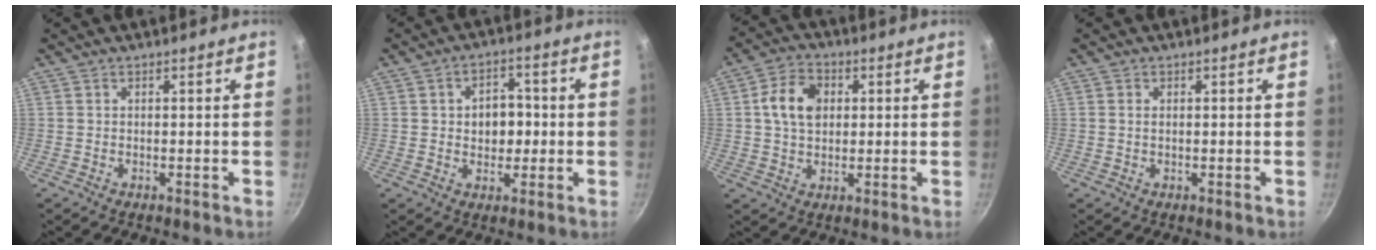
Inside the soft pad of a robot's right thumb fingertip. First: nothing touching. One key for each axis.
{"total": 6.7, "fx": 0.1, "fy": 5.0, "fz": 4.5, "tx": -0.033, "ty": 0.007, "tz": -0.001}
{"total": 8.5, "fx": 1.6, "fy": 6.2, "fz": 5.7, "tx": -0.084, "ty": 0.009, "tz": 0.022}
{"total": 0.7, "fx": 0.1, "fy": 0.3, "fz": 0.6, "tx": -0.011, "ty": 0.000, "tz": 0.003}